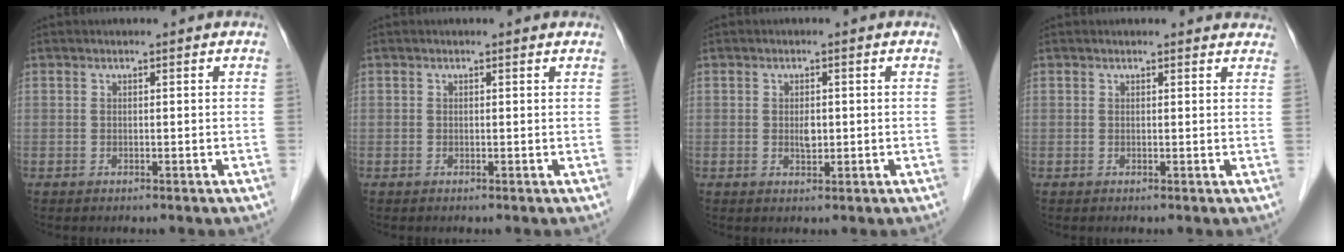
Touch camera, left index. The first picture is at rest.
{"total": 0.6, "force": [0.5, 0.3, 0.2], "torque": [-0.008, 0.003, 0.005]}
{"total": 1.7, "force": [-0.2, 1.0, 1.4], "torque": [-0.026, -0.005, -0.001]}
{"total": 5.2, "force": [4.8, 1.4, 1.1], "torque": [0.003, 0.006, 0.039]}